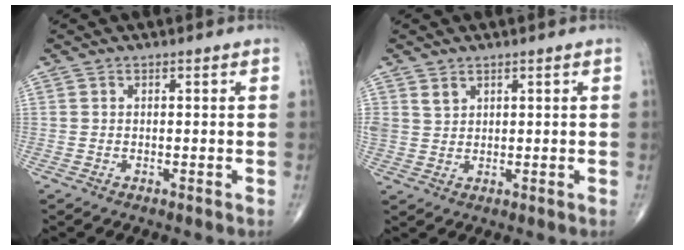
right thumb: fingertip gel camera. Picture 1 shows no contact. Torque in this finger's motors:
{"motor_torque": [0.05, 0.02, 0.37, 0.43, -0.01]}